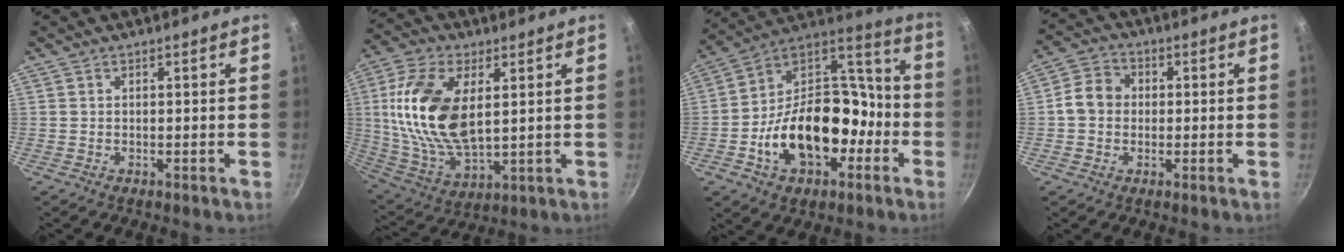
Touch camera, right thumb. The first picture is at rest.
{"total": 19.3, "force": [3.8, 10.3, 15.8], "torque": [-0.306, -0.010, 0.079]}
{"total": 23.3, "force": [-7.2, 15.7, 15.7], "torque": [-0.223, 0.081, -0.114]}
{"total": 6.2, "force": [0.0, 5.4, 3.1], "torque": [-0.033, 0.013, -0.016]}